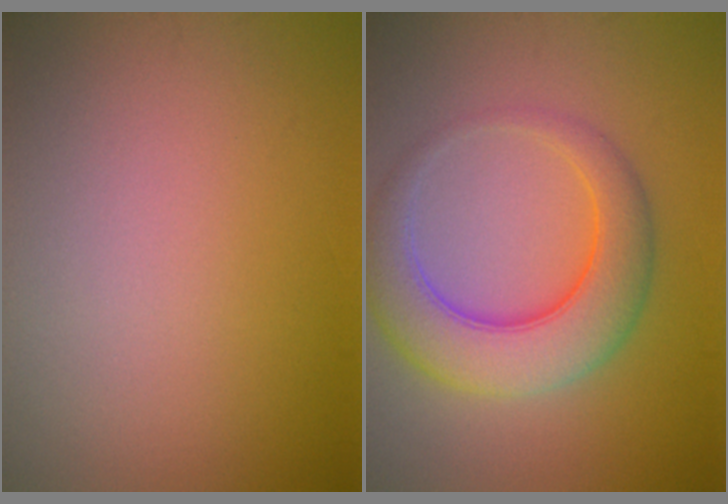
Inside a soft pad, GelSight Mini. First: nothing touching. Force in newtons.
{"total": 6.8, "press": 6.8, "slide": 0.1}